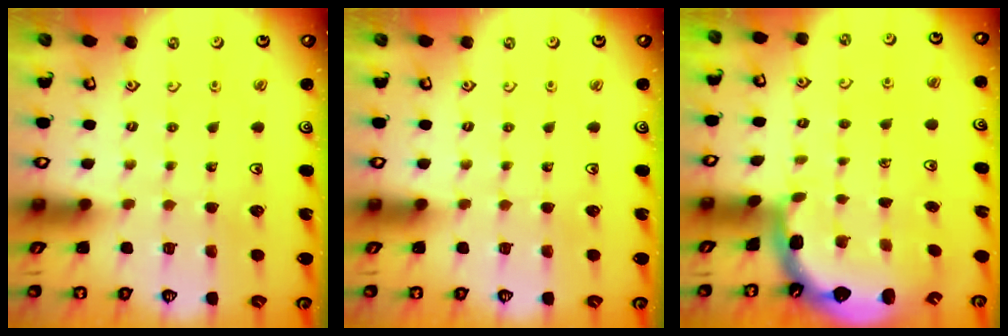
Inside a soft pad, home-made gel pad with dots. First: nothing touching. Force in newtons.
{"total": 0.0}
{"total": 2.7, "press": 1.5, "slide": 2.2}